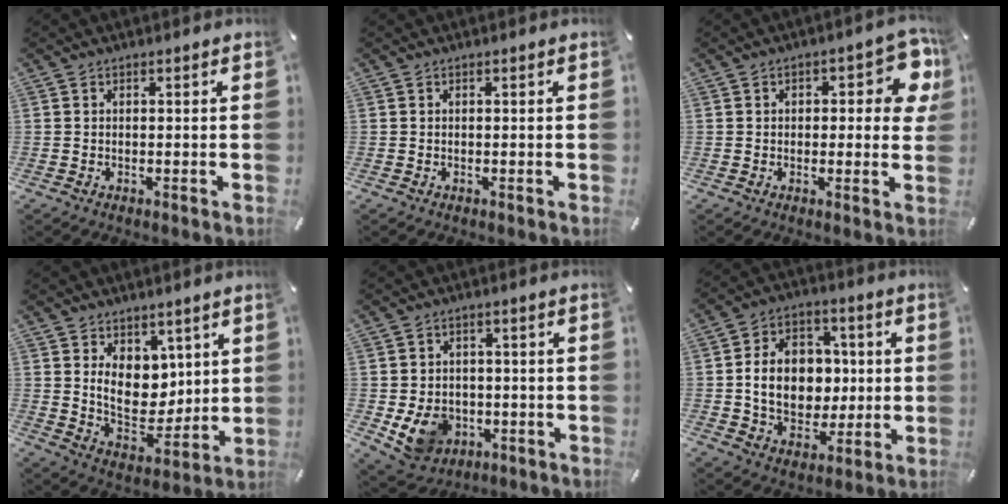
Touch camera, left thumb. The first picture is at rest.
{"total": 0.0}
{"total": 9.2, "force": [2.6, 4.6, 7.5], "torque": [-0.085, -0.007, 0.039]}
{"total": 11.0, "force": [4.2, 8.4, 5.8], "torque": [-0.097, -0.032, 0.080]}
{"total": 9.6, "force": [-2.5, 8.1, 4.5], "torque": [-0.101, 0.010, -0.043]}
{"total": 13.9, "force": [0.0, 11.3, 8.1], "torque": [-0.147, 0.017, 0.009]}